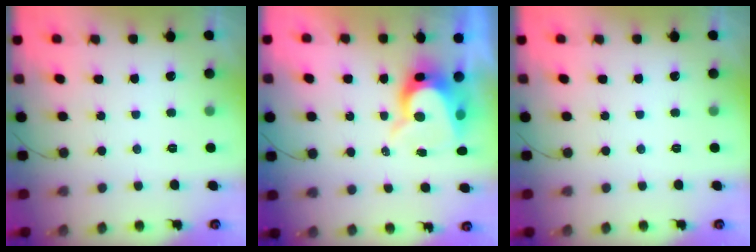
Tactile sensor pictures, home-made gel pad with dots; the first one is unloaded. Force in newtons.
{"total": 9.5, "press": 9.5, "slide": 0.7}
{"total": 0.0}